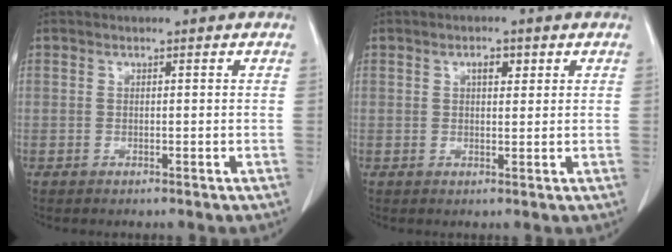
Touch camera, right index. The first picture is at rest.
{"total": 2.7, "force": [1.1, 1.4, 2.0], "torque": [-0.035, 0.004, 0.018]}